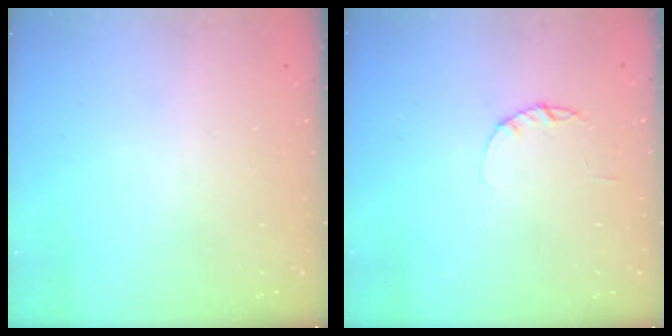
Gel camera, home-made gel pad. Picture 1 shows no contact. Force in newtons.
{"total": 2.2, "press": 2.2, "slide": 0.4}